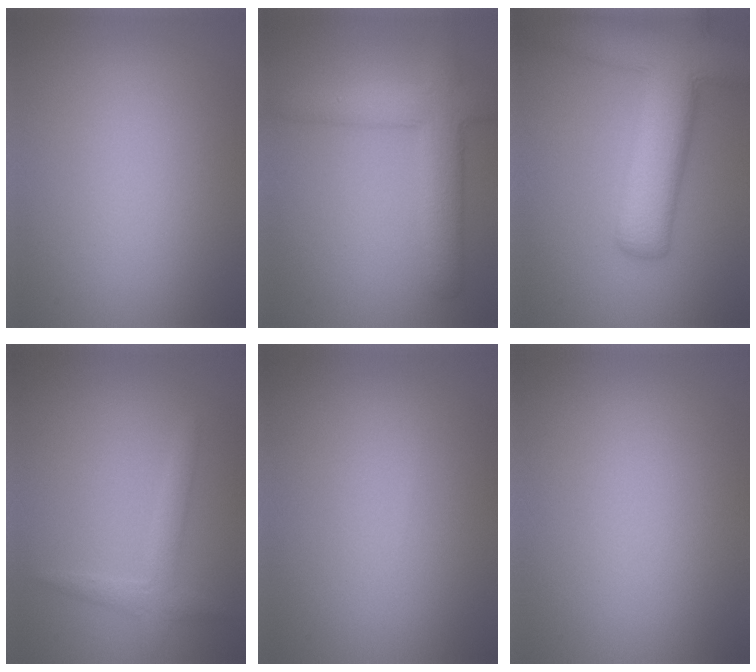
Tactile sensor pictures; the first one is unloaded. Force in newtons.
{"total": 5.0, "press": 4.9, "slide": 0.3}
{"total": 11.0, "press": 10.9, "slide": 0.7}
{"total": 2.1, "press": 2.1, "slide": 0.1}
{"total": 0.0}
{"total": 0.0}